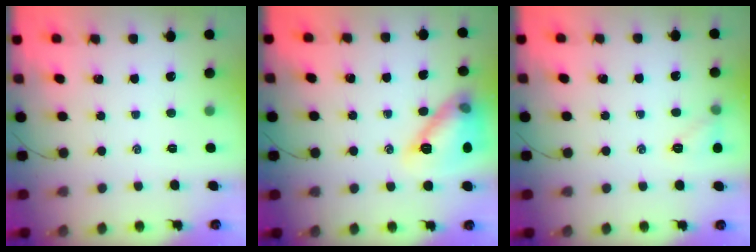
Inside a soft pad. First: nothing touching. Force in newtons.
{"total": 13.9, "press": 13.9, "slide": 0.3}
{"total": 6.7, "press": 6.5, "slide": 1.6}